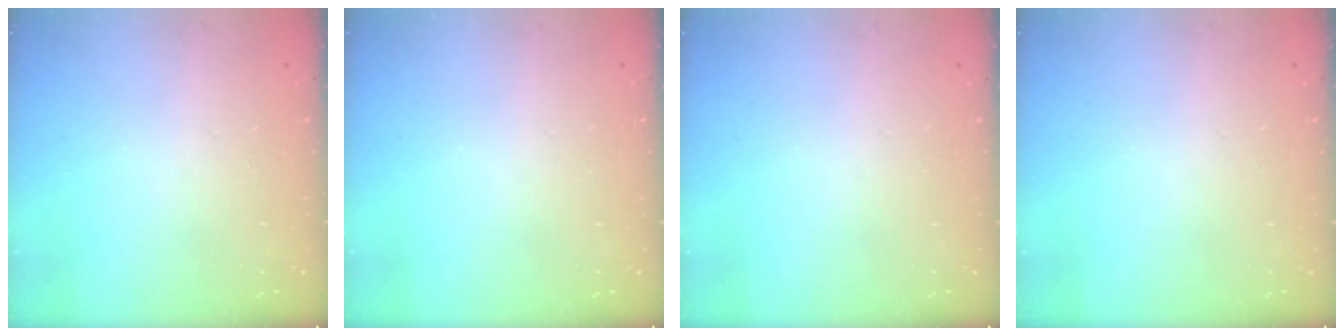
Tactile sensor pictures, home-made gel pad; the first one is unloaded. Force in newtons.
{"total": 0.0}
{"total": 0.0}
{"total": 0.0}